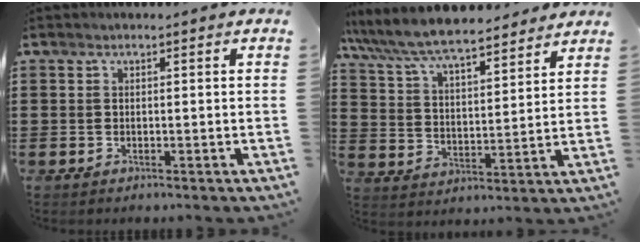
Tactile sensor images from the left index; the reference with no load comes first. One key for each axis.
{"total": 7.5, "fx": 6.9, "fy": 0.9, "fz": 2.6, "tx": -0.082, "ty": -0.040, "tz": 0.119}